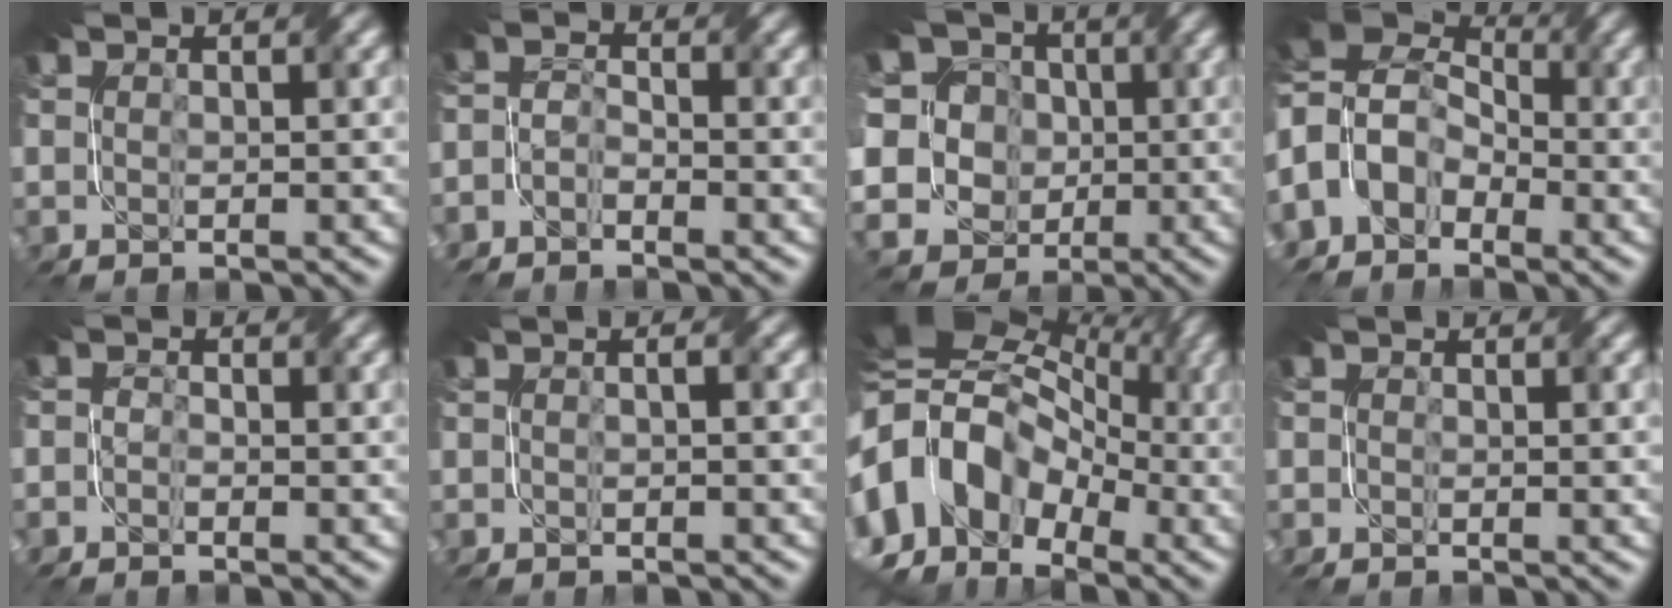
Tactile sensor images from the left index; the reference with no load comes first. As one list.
[{"total": 2.2, "force": [-1.8, 0.9, 0.8], "torque": [-0.019, -0.006, -0.044]}, {"total": 13.6, "force": [1.9, 12.3, 5.5], "torque": [-0.155, 0.037, 0.007]}, {"total": 6.9, "force": [-1.4, 5.4, 4.1], "torque": [-0.072, 0.014, -0.049]}, {"total": 1.2, "force": [-0.9, 0.7, 0.4], "torque": [-0.009, -0.006, -0.022]}, {"total": 1.3, "force": [-0.4, 0.4, 1.1], "torque": [-0.015, 0.000, -0.012]}, {"total": 14.2, "force": [-1.5, 10.7, 9.2], "torque": [-0.181, 0.003, -0.026]}, {"total": 1.5, "force": [-0.3, 0.9, 1.2], "torque": [-0.012, -0.004, -0.009]}]